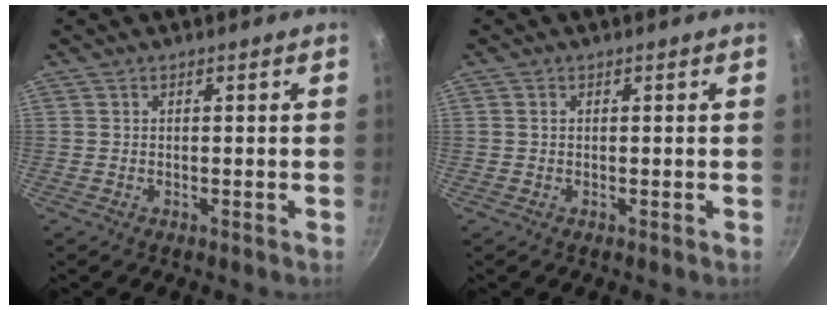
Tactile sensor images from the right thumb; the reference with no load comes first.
{"total": 0.6, "force": [0.1, 0.5, 0.4], "torque": [-0.006, 0.003, 0.001]}